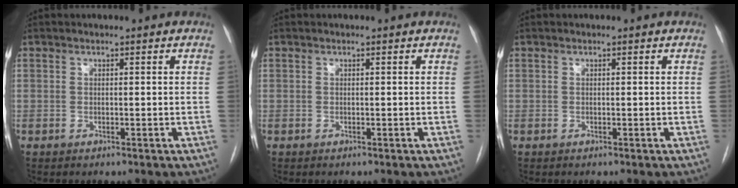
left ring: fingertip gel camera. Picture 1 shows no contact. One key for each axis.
{"total": 0.0}
{"total": 0.0}